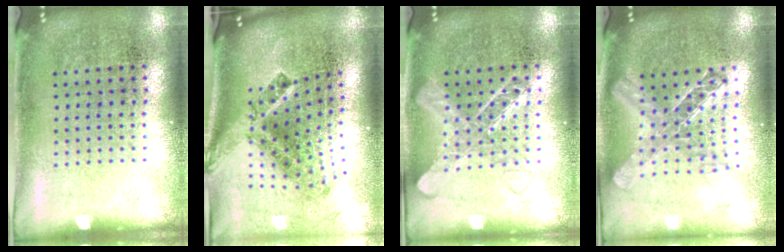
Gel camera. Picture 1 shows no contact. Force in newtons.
{"total": 3.0, "press": 1.7, "slide": 2.4}
{"total": 1.6, "press": 1.6, "slide": 0.4}
{"total": 1.9, "press": 1.6, "slide": 1.0}